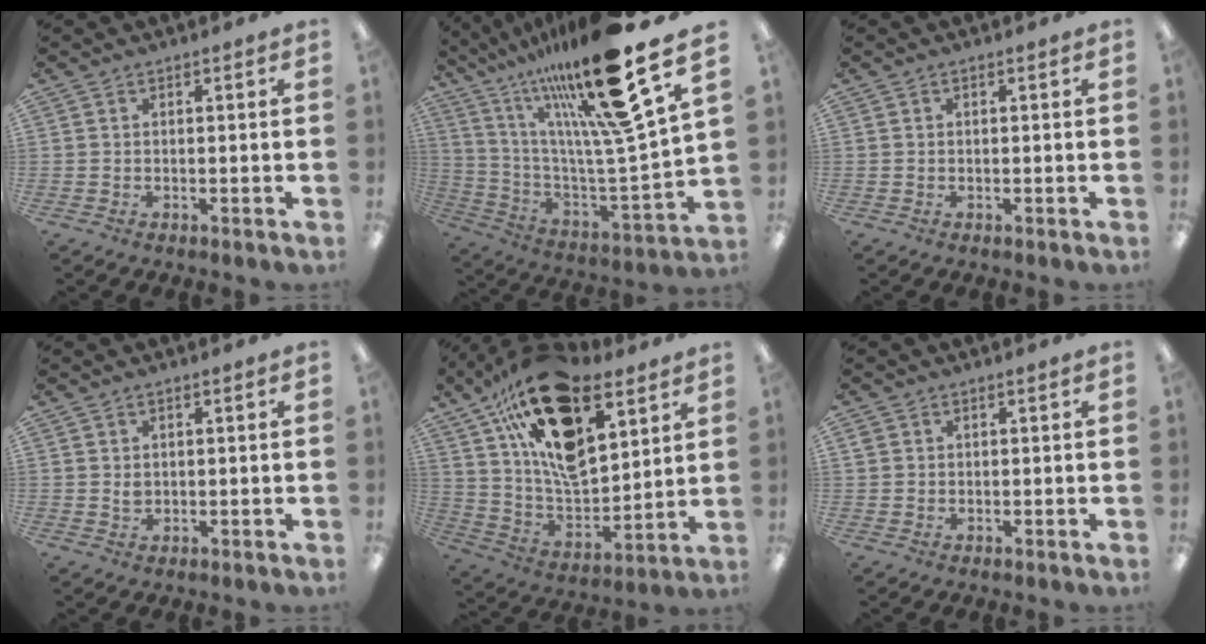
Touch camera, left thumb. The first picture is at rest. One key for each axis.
{"total": 26.3, "fx": 18.3, "fy": 4.1, "fz": 18.4, "tx": -0.303, "ty": -0.107, "tz": 0.291}
{"total": 0.0}
{"total": 1.5, "fx": 0.4, "fy": 1.1, "fz": 0.9, "tx": -0.019, "ty": 0.002, "tz": 0.007}
{"total": 23.4, "fx": 13.4, "fy": 11.8, "fz": 15.1, "tx": -0.276, "ty": -0.074, "tz": 0.238}
{"total": 1.1, "fx": 0.3, "fy": 1.0, "fz": 0.5, "tx": -0.009, "ty": 0.005, "tz": 0.005}